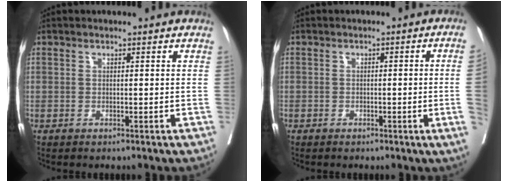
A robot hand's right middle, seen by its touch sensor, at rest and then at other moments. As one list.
[{"total": 3.9, "force": [-0.9, -1.0, 3.6], "torque": [-0.044, -0.001, -0.012]}]